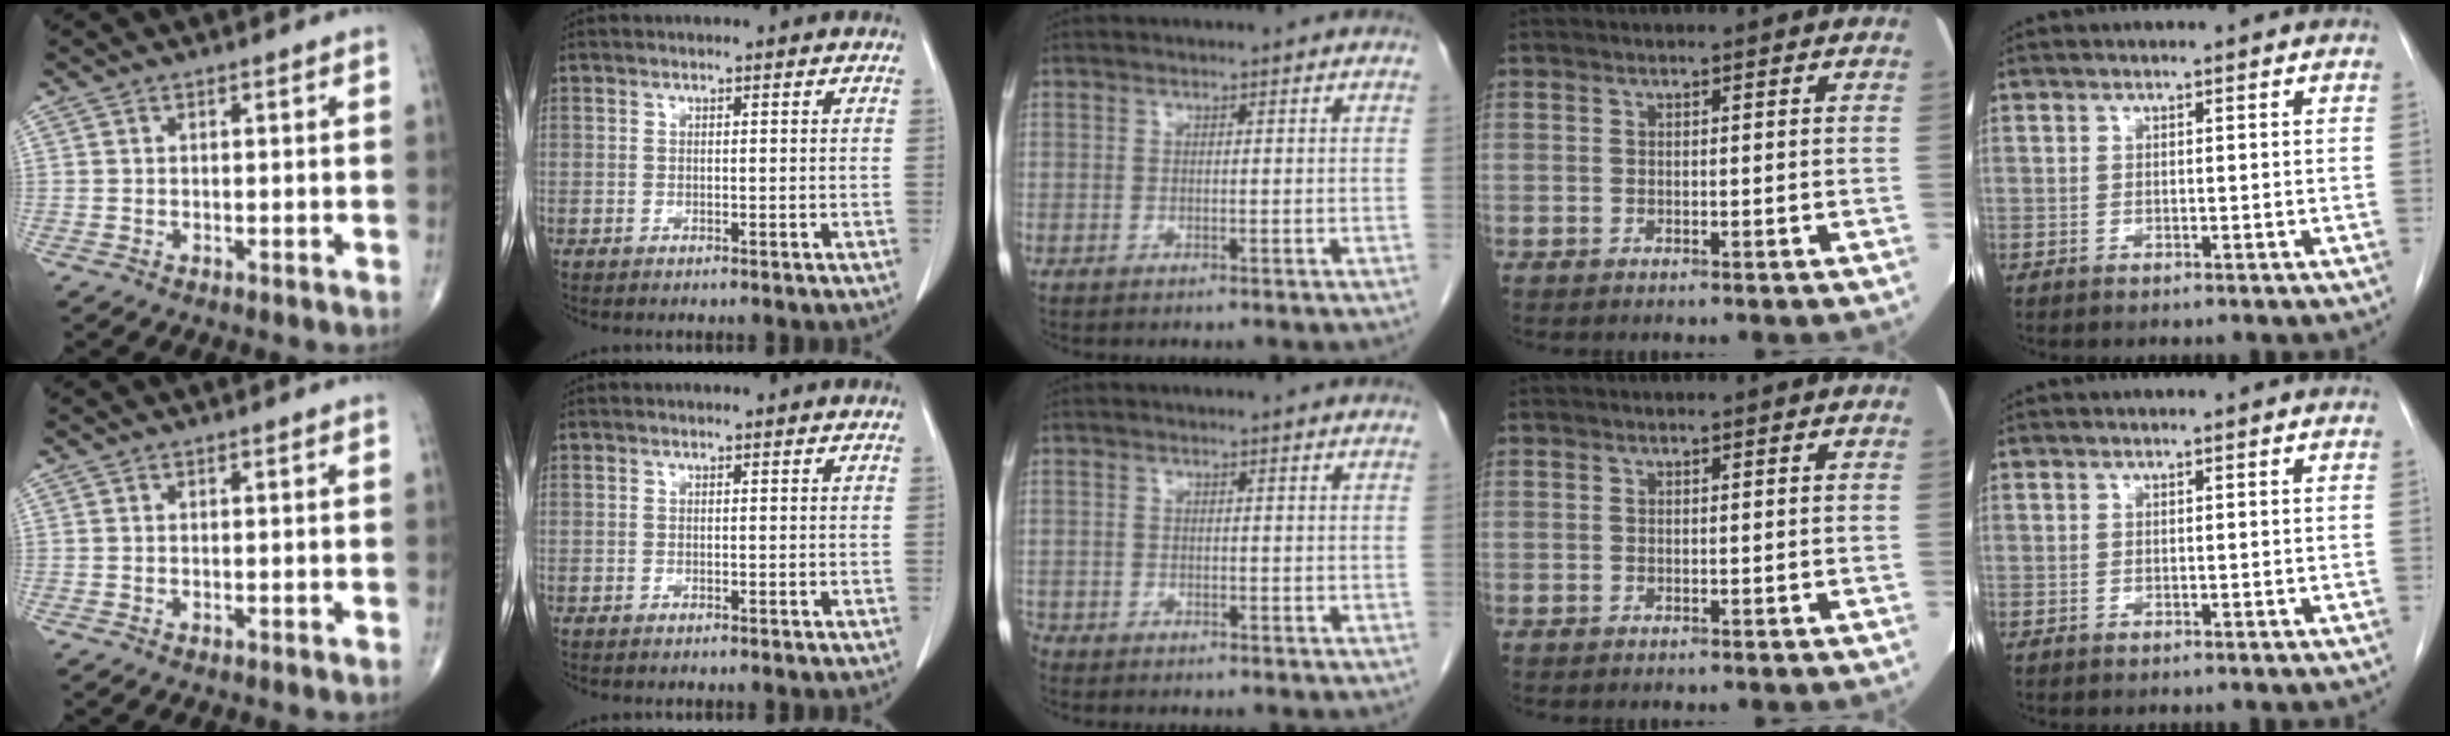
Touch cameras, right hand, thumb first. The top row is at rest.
{"middle": {"total": 2.9, "force": [-2.5, 1.3, 0.6], "torque": [-0.016, -0.001, -0.042]}}